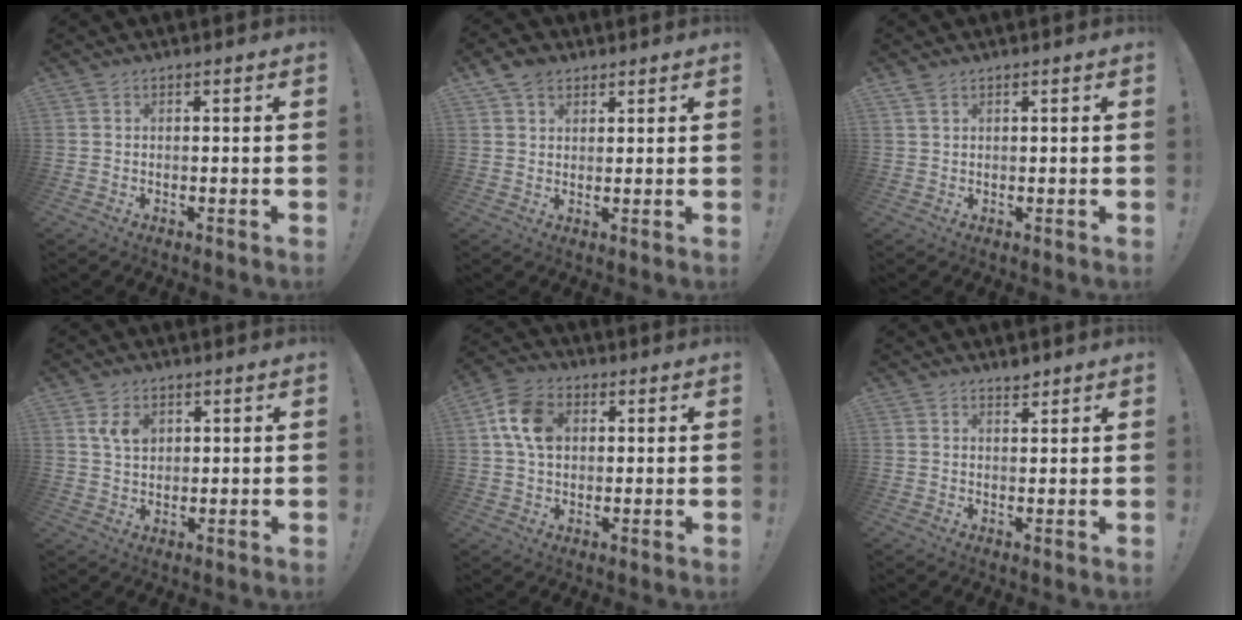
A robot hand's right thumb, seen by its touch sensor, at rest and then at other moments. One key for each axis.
{"total": 5.5, "fx": 3.2, "fy": 3.9, "fz": 2.2, "tx": -0.042, "ty": -0.005, "tz": 0.064}
{"total": 2.0, "fx": 1.3, "fy": 0.9, "fz": 1.2, "tx": -0.032, "ty": 0.002, "tz": 0.027}
{"total": 5.4, "fx": 2.3, "fy": 3.8, "fz": 3.0, "tx": -0.046, "ty": -0.003, "tz": 0.042}
{"total": 11.3, "fx": 2.5, "fy": 8.4, "fz": 7.2, "tx": -0.125, "ty": 0.011, "tz": 0.049}
{"total": 2.4, "fx": 2.2, "fy": 0.7, "fz": 0.5, "tx": 0.009, "ty": -0.018, "tz": 0.036}